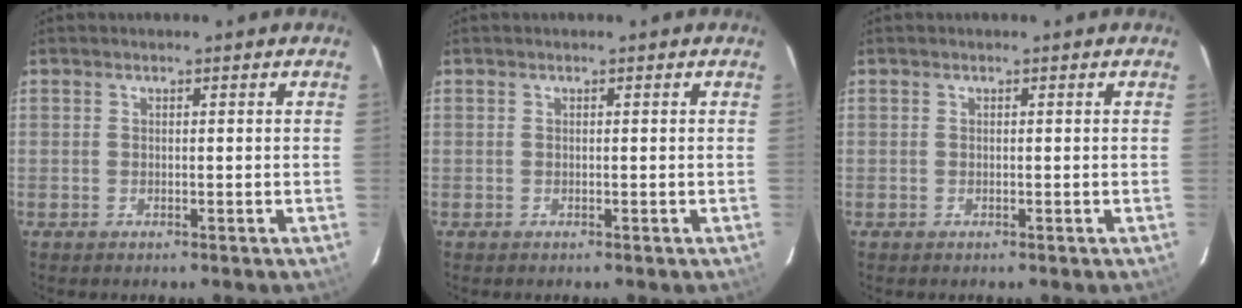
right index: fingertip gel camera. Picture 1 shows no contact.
{"total": 0.0}
{"total": 0.0}